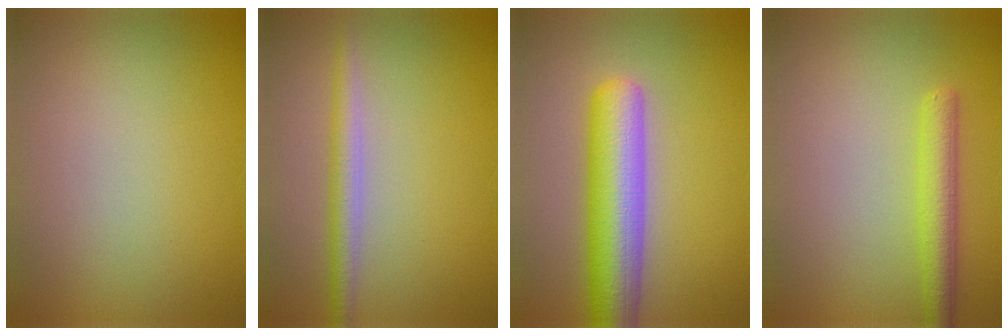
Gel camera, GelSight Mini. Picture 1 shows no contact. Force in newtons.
{"total": 2.5, "press": 2.5, "slide": 0.1}
{"total": 7.8, "press": 7.8, "slide": 0.3}
{"total": 2.9, "press": 2.9, "slide": 0.2}